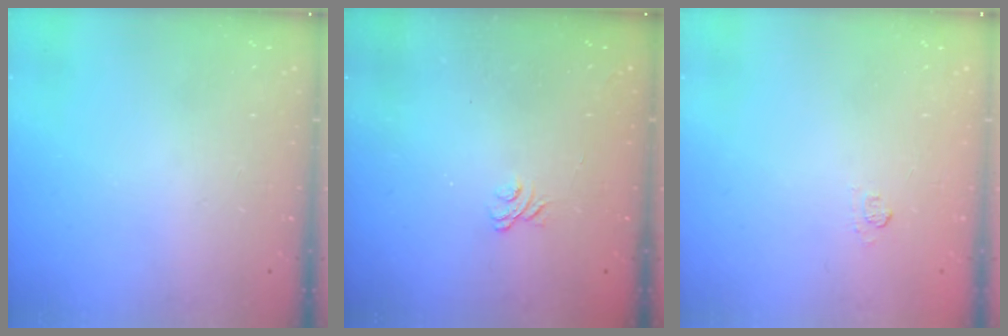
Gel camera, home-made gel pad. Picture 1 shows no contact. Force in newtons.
{"total": 1.9, "press": 1.5, "slide": 1.1}
{"total": 5.2, "press": 5.1, "slide": 1.2}